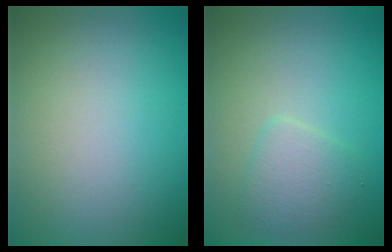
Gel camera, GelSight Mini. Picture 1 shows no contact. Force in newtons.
{"total": 2.4, "press": 2.4, "slide": 0.1}